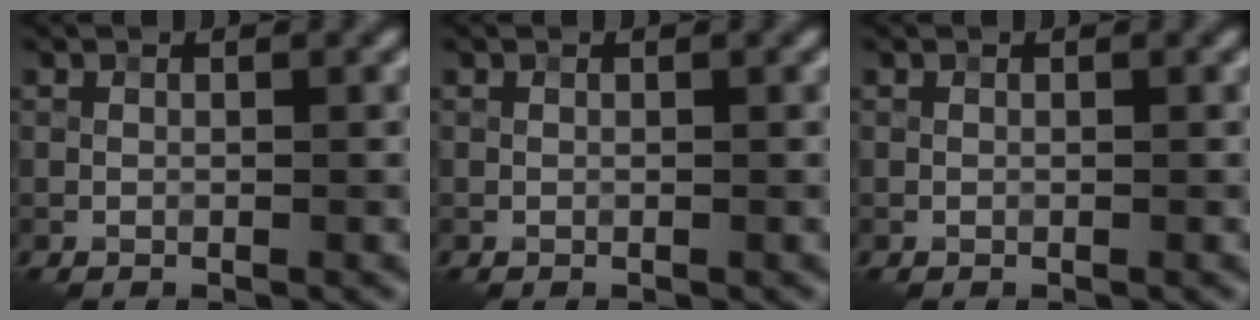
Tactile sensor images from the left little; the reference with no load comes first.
{"total": 0.0}
{"total": 0.0}